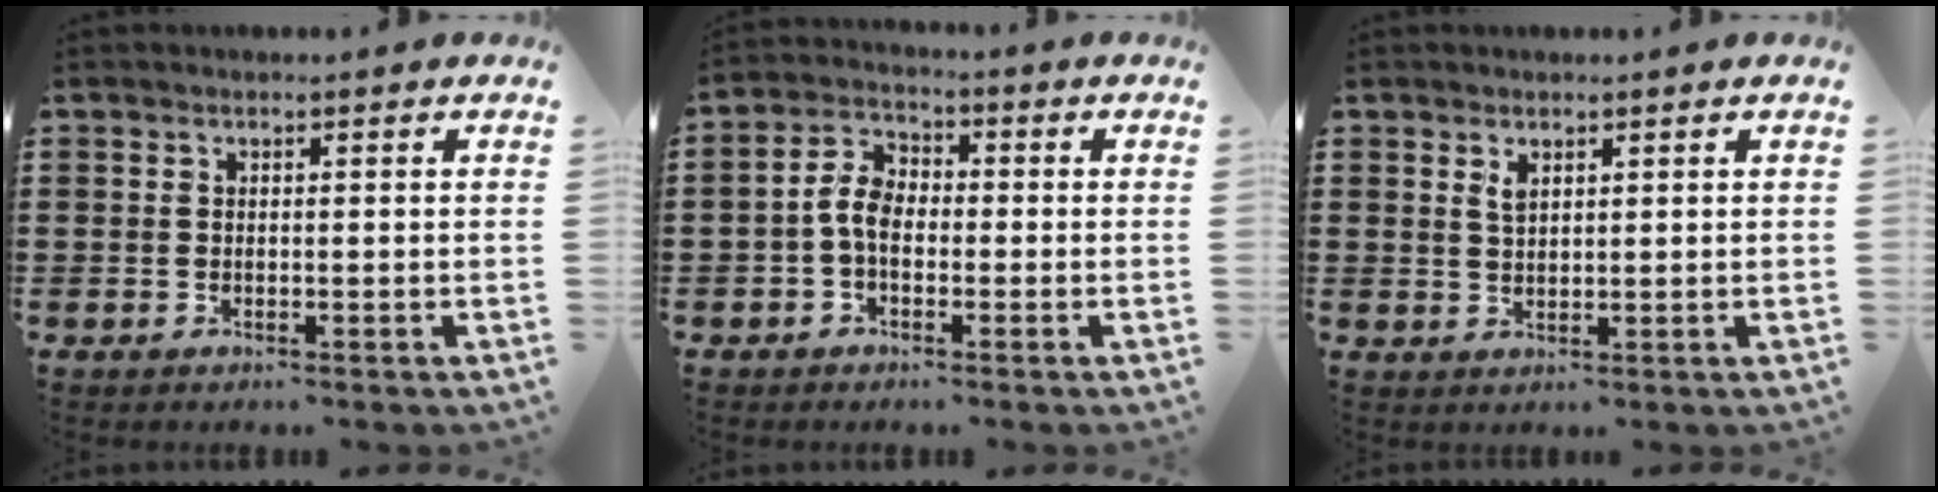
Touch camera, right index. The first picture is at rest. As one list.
[{"total": 5.0, "force": [-1.1, 3.0, 3.9], "torque": [-0.093, 0.003, -0.027]}, {"total": 1.8, "force": [1.1, 0.9, 1.1], "torque": [-0.026, 0.003, 0.020]}]